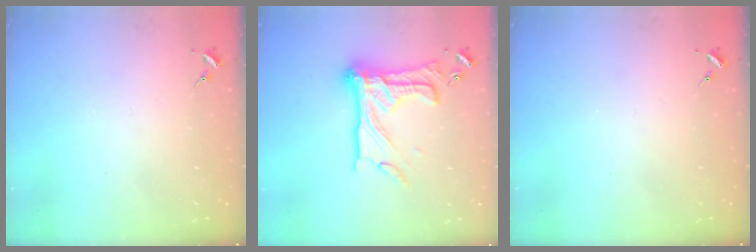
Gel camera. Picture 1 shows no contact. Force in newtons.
{"total": 23.4, "press": 23.2, "slide": 2.4}
{"total": 0.0}